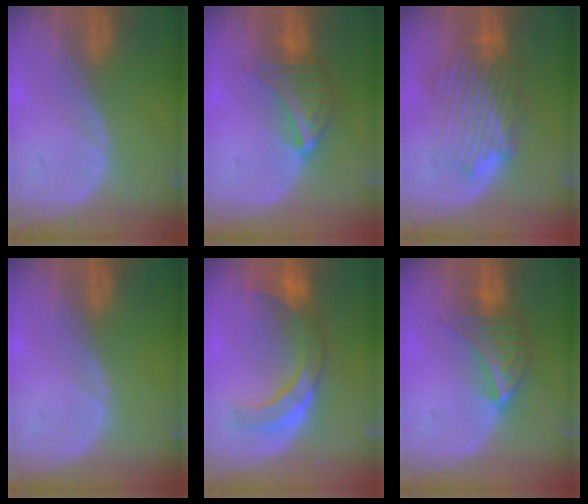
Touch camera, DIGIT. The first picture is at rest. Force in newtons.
{"total": 7.1, "press": 6.3, "slide": 3.3}
{"total": 8.5, "press": 8.1, "slide": 2.6}
{"total": 0.0}
{"total": 7.6, "press": 7.5, "slide": 1.3}
{"total": 7.1, "press": 6.3, "slide": 3.3}